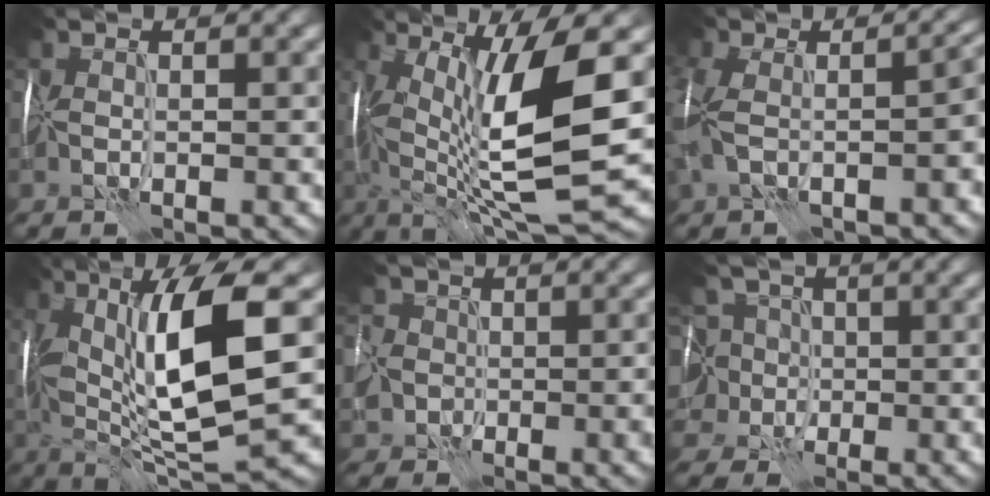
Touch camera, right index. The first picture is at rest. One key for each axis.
{"total": 13.0, "fx": 0.8, "fy": 2.9, "fz": 12.6, "tx": -0.222, "ty": -0.001, "tz": 0.021}
{"total": 8.5, "fx": -1.7, "fy": 4.3, "fz": 7.2, "tx": -0.139, "ty": -0.008, "tz": -0.021}
{"total": 12.0, "fx": 2.0, "fy": 3.1, "fz": 11.5, "tx": -0.200, "ty": 0.000, "tz": 0.042}
{"total": 10.2, "fx": -3.6, "fy": 8.2, "fz": 4.9, "tx": -0.072, "ty": -0.005, "tz": -0.088}
{"total": 8.8, "fx": -1.1, "fy": 8.0, "fz": 3.6, "tx": -0.073, "ty": 0.020, "tz": -0.060}